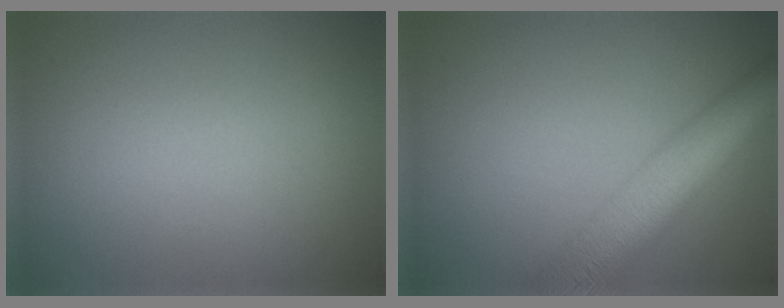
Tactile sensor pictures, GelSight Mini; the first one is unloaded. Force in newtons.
{"total": 9.2, "press": 9.2, "slide": 0.4}